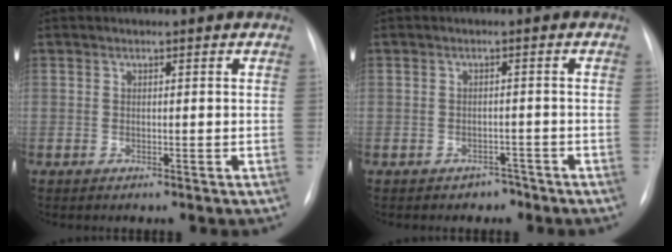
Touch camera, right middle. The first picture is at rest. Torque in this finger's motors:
{"motor_torque": [-0.08, -0.01, -0.01, -0.04]}